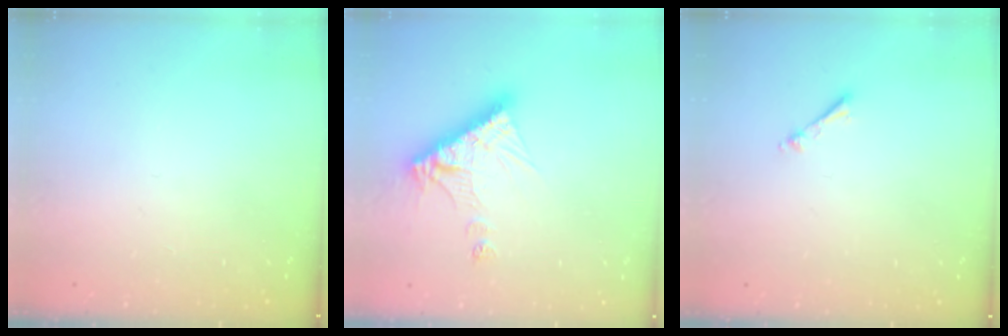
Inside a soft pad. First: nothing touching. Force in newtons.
{"total": 11.2, "press": 11.2, "slide": 1.0}
{"total": 1.0, "press": 1.0, "slide": 0.2}